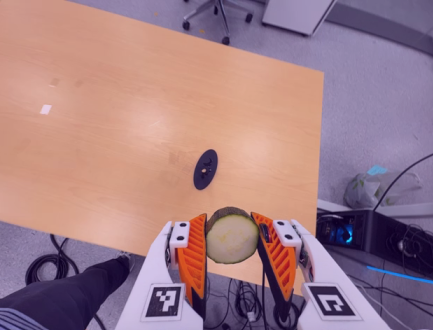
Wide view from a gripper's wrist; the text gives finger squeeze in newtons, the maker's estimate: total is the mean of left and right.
{"total": 11.7, "left": 11.1, "right": 12.4}